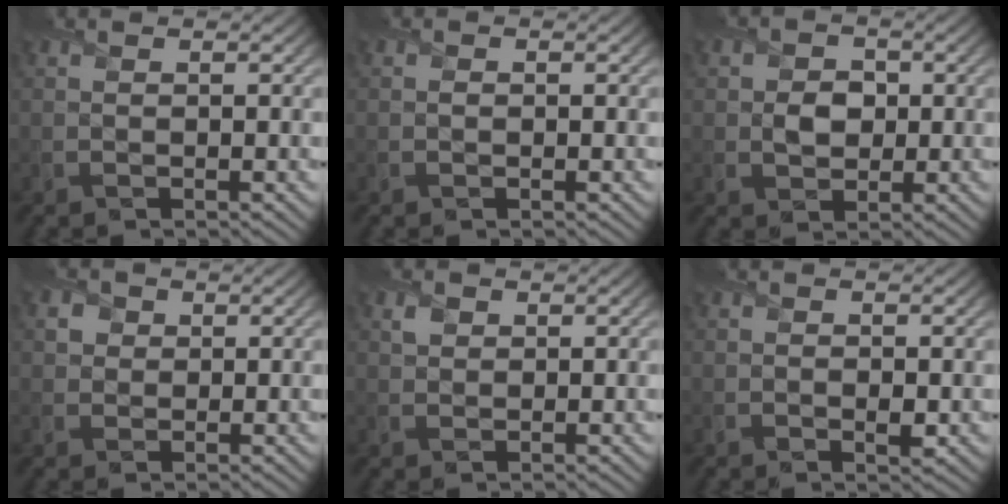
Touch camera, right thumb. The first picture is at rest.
{"total": 0.0}
{"total": 3.0, "force": [-0.1, 2.5, 1.6], "torque": [-0.033, -0.003, -0.010]}
{"total": 2.3, "force": [0.8, 2.1, 0.6], "torque": [-0.018, -0.003, 0.012]}
{"total": 1.4, "force": [0.7, 1.1, 0.4], "torque": [-0.010, 0.001, 0.013]}
{"total": 1.2, "force": [-0.3, 0.7, 0.9], "torque": [-0.011, -0.005, -0.005]}